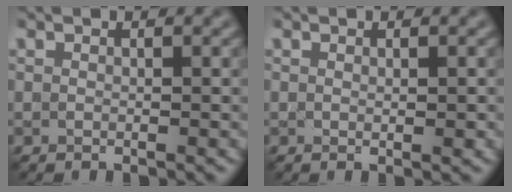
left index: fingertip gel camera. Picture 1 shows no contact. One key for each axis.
{"total": 0.7, "fx": 0.0, "fy": 0.0, "fz": 0.7, "tx": -0.007, "ty": 0.001, "tz": 0.000}